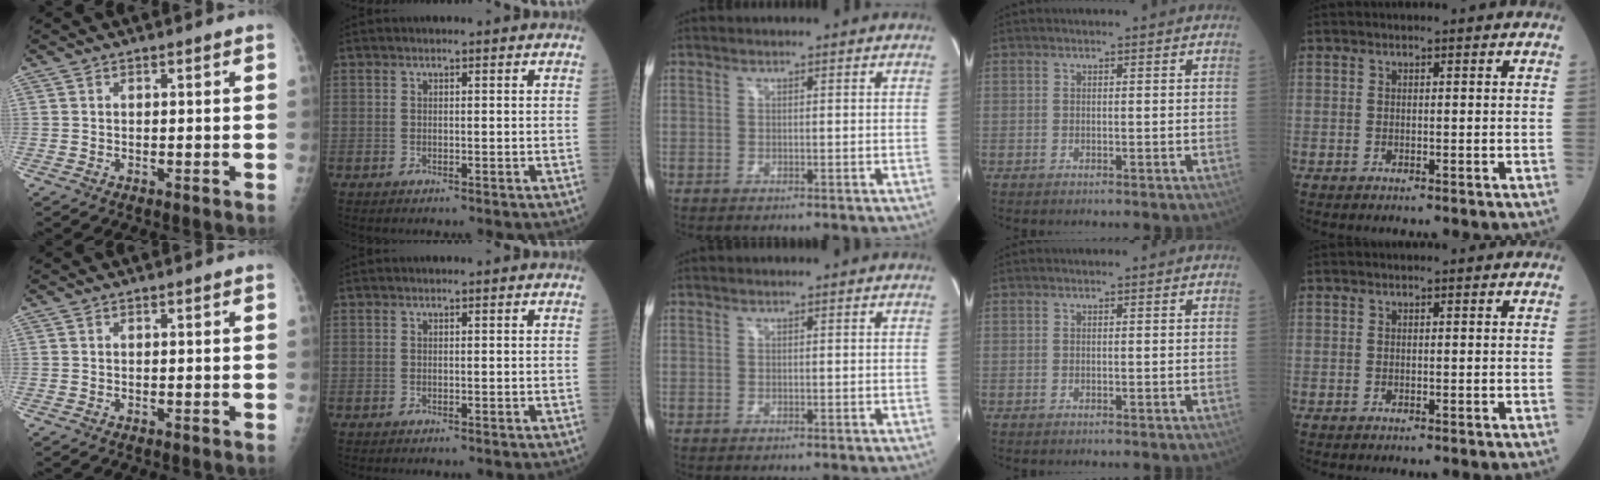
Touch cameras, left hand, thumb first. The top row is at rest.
{}